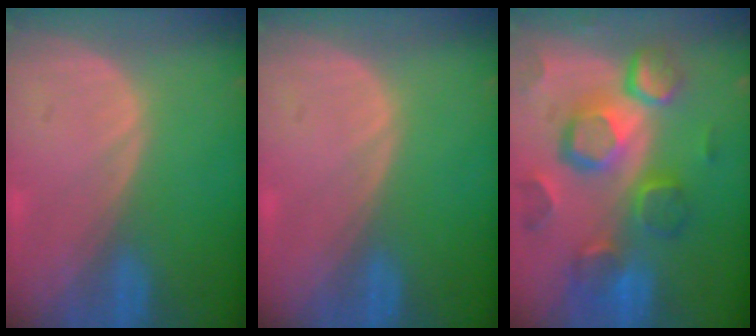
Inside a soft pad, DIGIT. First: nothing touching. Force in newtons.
{"total": 0.0}
{"total": 12.4, "press": 10.6, "slide": 6.3}